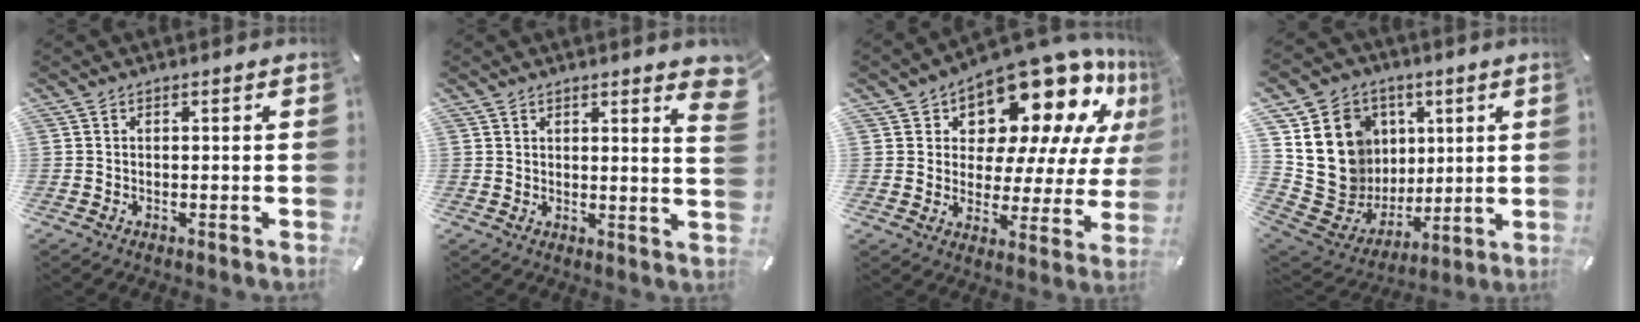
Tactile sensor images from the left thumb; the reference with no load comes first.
{"total": 4.2, "force": [3.0, 0.8, 2.7], "torque": [-0.039, -0.014, 0.050]}
{"total": 18.2, "force": [13.0, 8.9, 9.0], "torque": [-0.130, -0.105, 0.217]}
{"total": 18.2, "force": [4.6, 16.3, 6.8], "torque": [-0.119, -0.035, 0.114]}